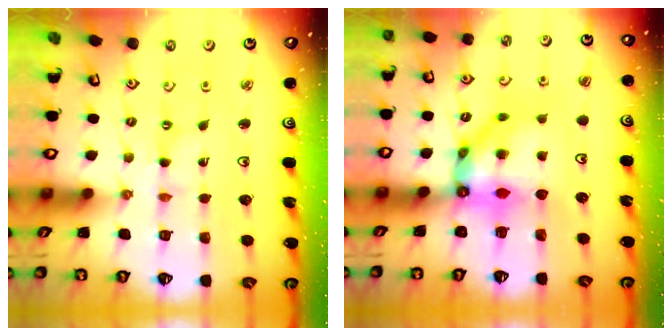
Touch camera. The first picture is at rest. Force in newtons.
{"total": 10.3, "press": 10.2, "slide": 1.2}